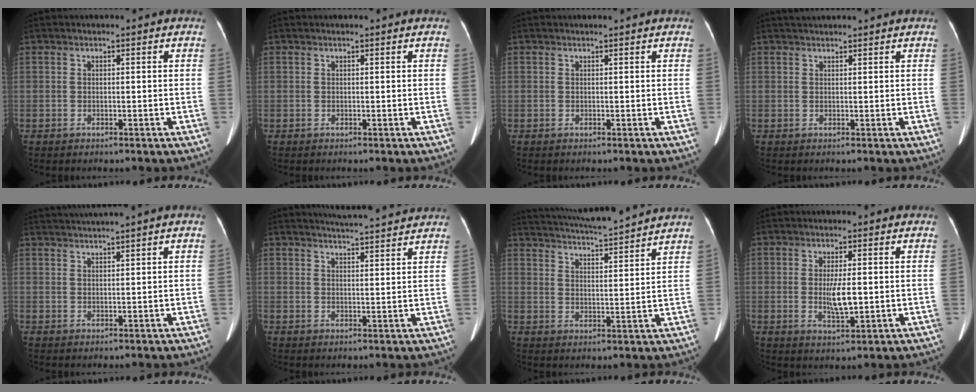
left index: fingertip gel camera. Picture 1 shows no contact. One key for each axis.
{"total": 0.5, "fx": 0.5, "fy": 0.0, "fz": 0.3, "tx": -0.003, "ty": 0.007, "tz": 0.007}
{"total": 0.7, "fx": 0.6, "fy": 0.0, "fz": 0.3, "tx": -0.005, "ty": 0.008, "tz": 0.011}
{"total": 3.3, "fx": 3.1, "fy": 0.2, "fz": 1.0, "tx": -0.013, "ty": 0.034, "tz": 0.051}
{"total": 4.1, "fx": 3.3, "fy": -1.5, "fz": 1.8, "tx": -0.031, "ty": 0.017, "tz": 0.065}
{"total": 8.5, "fx": 8.1, "fy": 0.5, "fz": 2.5, "tx": -0.043, "ty": 0.016, "tz": 0.103}
{"total": 14.3, "fx": 13.4, "fy": -0.5, "fz": 5.0, "tx": -0.100, "ty": 0.002, "tz": 0.198}
{"total": 4.2, "fx": -0.1, "fy": 0.9, "fz": 4.1, "tx": -0.077, "ty": -0.008, "tz": 0.001}